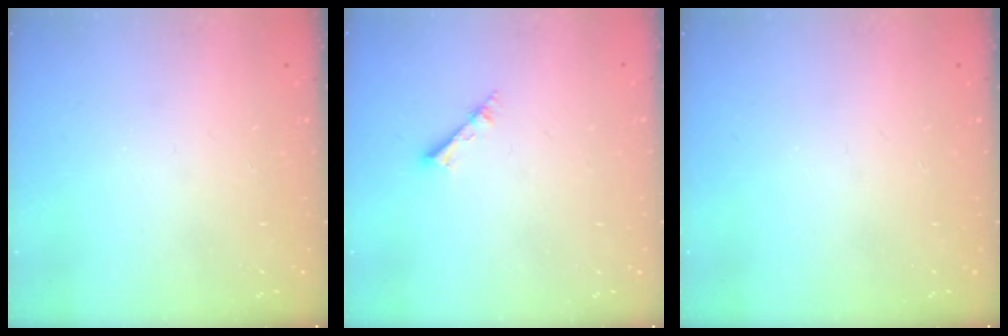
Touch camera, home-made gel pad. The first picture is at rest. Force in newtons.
{"total": 2.2, "press": 2.2, "slide": 0.3}
{"total": 0.0}